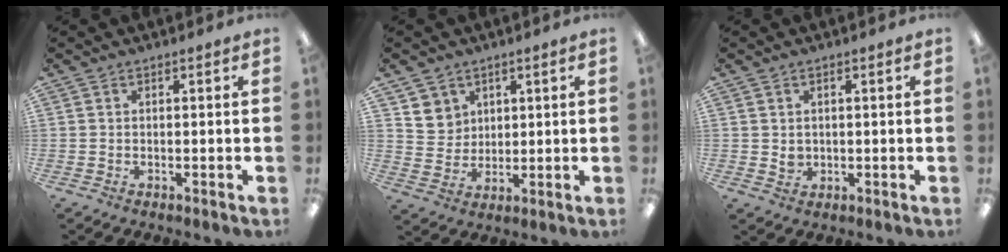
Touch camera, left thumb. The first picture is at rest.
{"total": 6.2, "force": [3.8, 4.9, -0.3], "torque": [0.001, -0.021, 0.071]}
{"total": 1.9, "force": [0.7, 1.6, 0.8], "torque": [-0.002, -0.004, 0.009]}